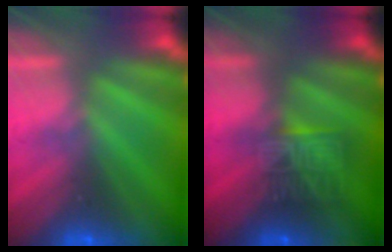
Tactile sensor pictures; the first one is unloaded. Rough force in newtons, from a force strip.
{"total": 8.1}